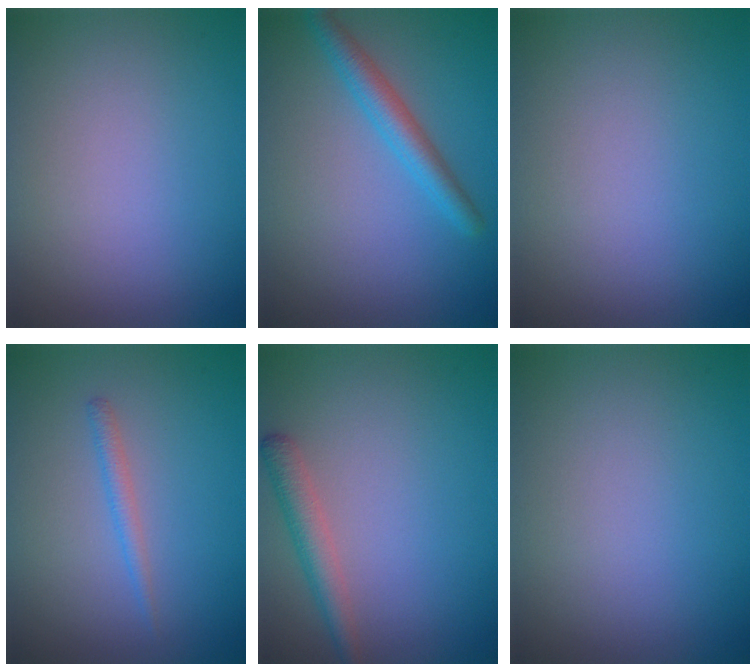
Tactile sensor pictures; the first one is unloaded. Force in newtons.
{"total": 2.9, "press": 2.9, "slide": 0.2}
{"total": 0.0}
{"total": 1.2, "press": 1.2, "slide": 0.0}
{"total": 2.4, "press": 2.4, "slide": 0.1}
{"total": 0.0}